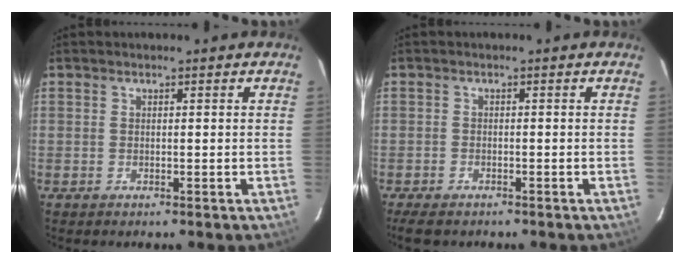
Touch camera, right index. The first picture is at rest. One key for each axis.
{"total": 4.5, "fx": -3.6, "fy": 1.8, "fz": 1.8, "tx": -0.051, "ty": -0.010, "tz": -0.064}